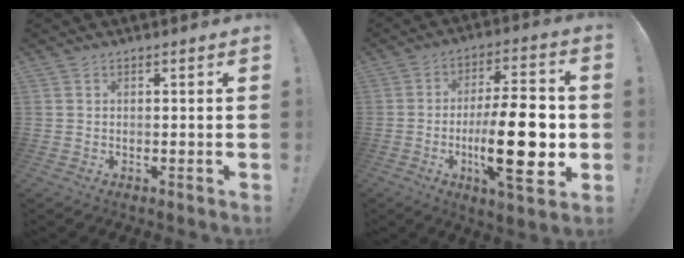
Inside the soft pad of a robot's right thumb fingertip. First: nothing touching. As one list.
[{"total": 21.6, "force": [-3.6, 7.2, 20.0], "torque": [-0.319, -0.001, -0.056]}]